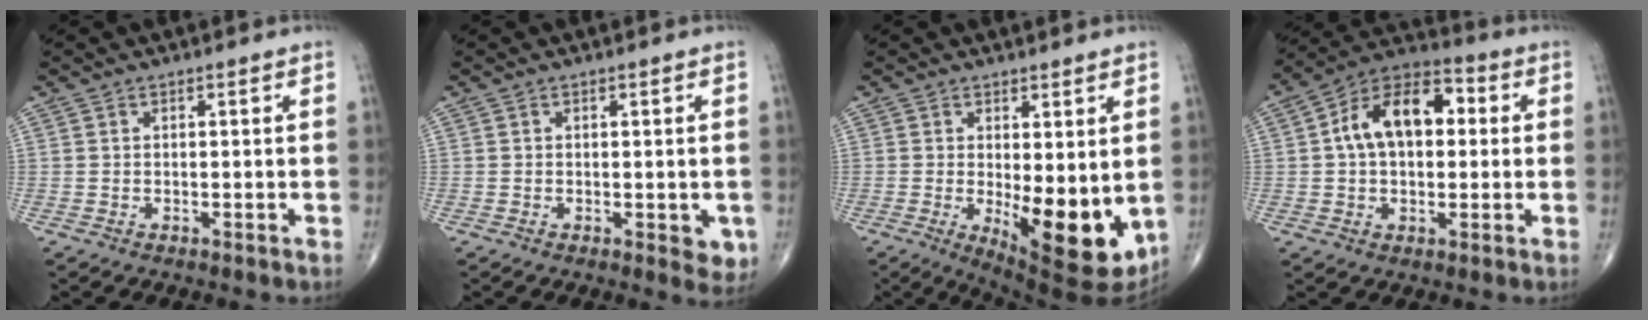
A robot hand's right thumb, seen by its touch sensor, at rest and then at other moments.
{"total": 3.6, "force": [-0.8, 1.8, 3.0], "torque": [-0.019, -0.005, -0.008]}
{"total": 13.4, "force": [-1.7, 5.2, 12.2], "torque": [-0.161, -0.031, -0.008]}
{"total": 14.7, "force": [2.1, 9.0, 11.4], "torque": [-0.171, 0.033, 0.024]}